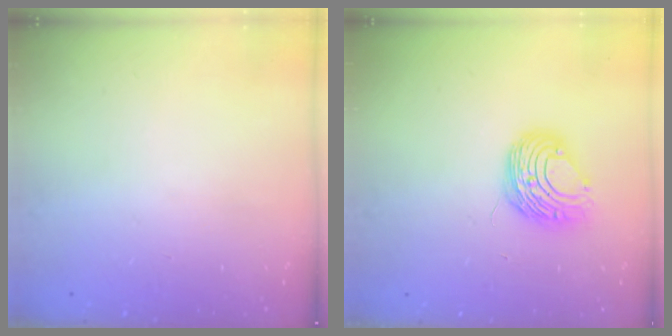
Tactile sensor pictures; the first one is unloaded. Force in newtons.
{"total": 8.8, "press": 8.7, "slide": 0.5}